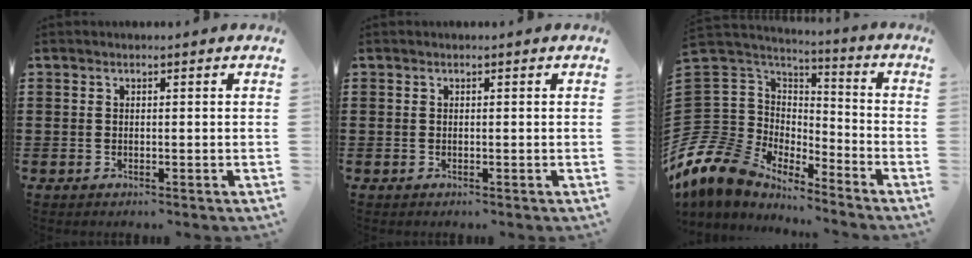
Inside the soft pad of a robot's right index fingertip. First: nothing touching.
{"total": 0.0}
{"total": 10.6, "force": [-7.3, 7.4, 2.1], "torque": [-0.110, -0.016, -0.146]}